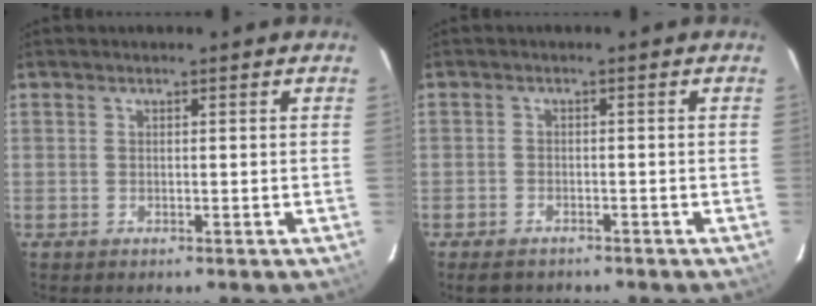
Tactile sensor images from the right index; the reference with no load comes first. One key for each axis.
{"total": 3.8, "fx": -3.0, "fy": 2.1, "fz": 1.0, "tx": -0.033, "ty": -0.001, "tz": -0.049}